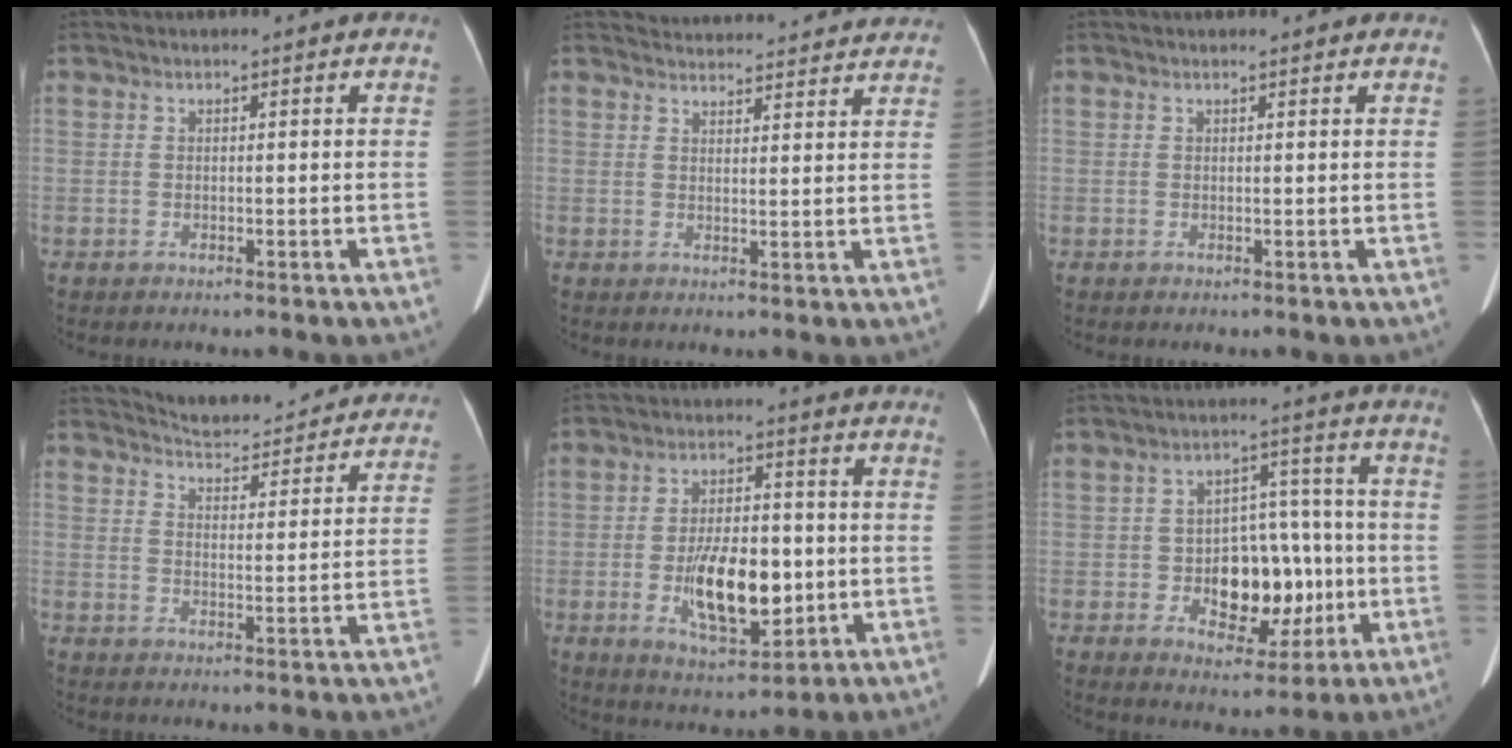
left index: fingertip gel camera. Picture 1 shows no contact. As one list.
[{"total": 15.5, "force": [15.1, 2.7, 2.8], "torque": [-0.023, 0.011, 0.172]}, {"total": 1.5, "force": [1.4, 0.4, 0.3], "torque": [-0.013, 0.008, 0.012]}, {"total": 17.9, "force": [17.1, 3.4, 4.0], "torque": [-0.040, -0.030, 0.202]}, {"total": 11.9, "force": [-2.1, 5.0, 10.6], "torque": [-0.194, -0.003, -0.028]}, {"total": 11.3, "force": [-2.2, 6.6, 8.9], "torque": [-0.132, 0.026, -0.022]}]